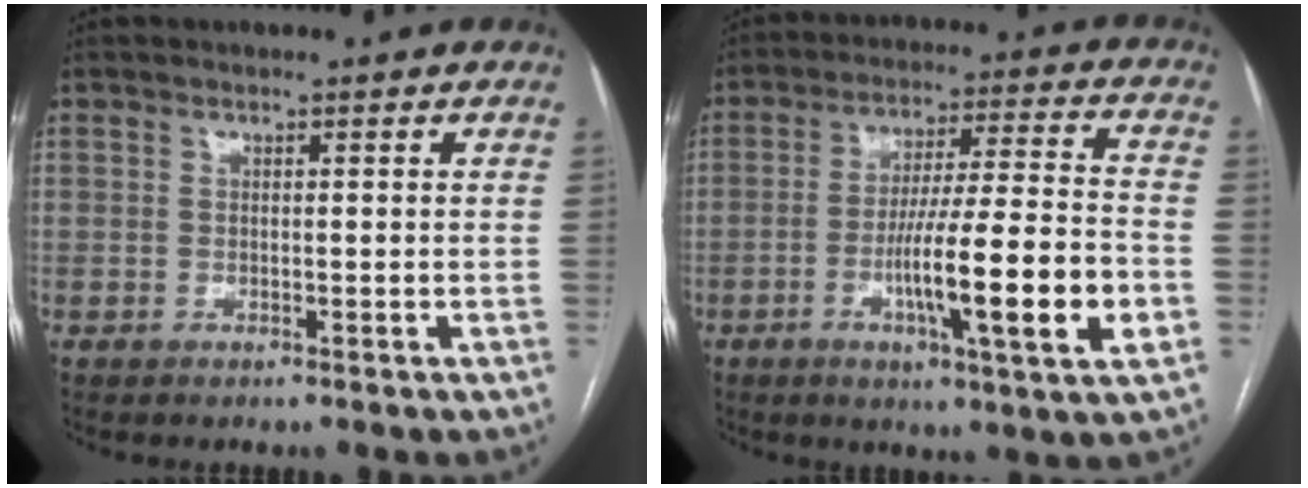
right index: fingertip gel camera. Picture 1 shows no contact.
{"total": 16.1, "force": [-4.5, 0.4, 15.5], "torque": [-0.256, -0.005, -0.072]}